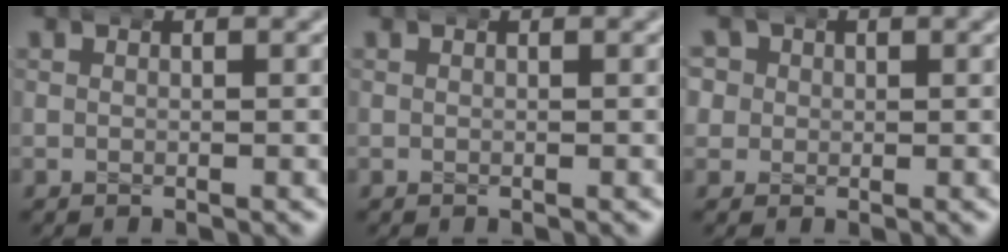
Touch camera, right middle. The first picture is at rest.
{"total": 0.0}
{"total": 3.3, "force": [0.7, 3.1, 1.0], "torque": [-0.034, -0.003, 0.010]}